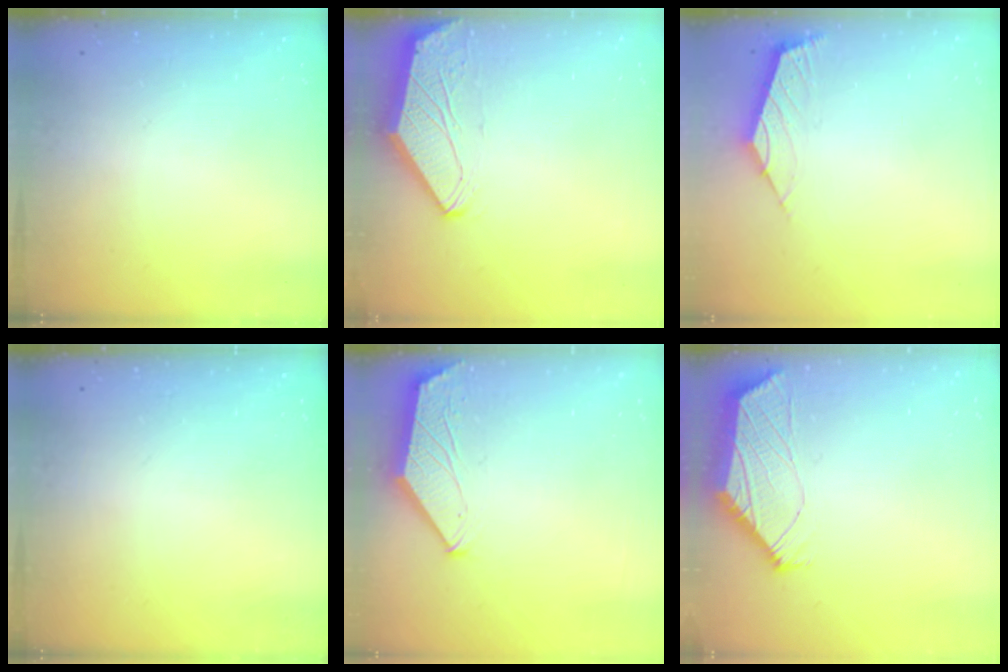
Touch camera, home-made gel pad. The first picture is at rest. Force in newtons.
{"total": 0.0}
{"total": 2.6, "press": 2.6, "slide": 0.7}
{"total": 0.0}
{"total": 1.6, "press": 1.6, "slide": 0.3}
{"total": 1.8, "press": 1.8, "slide": 0.2}